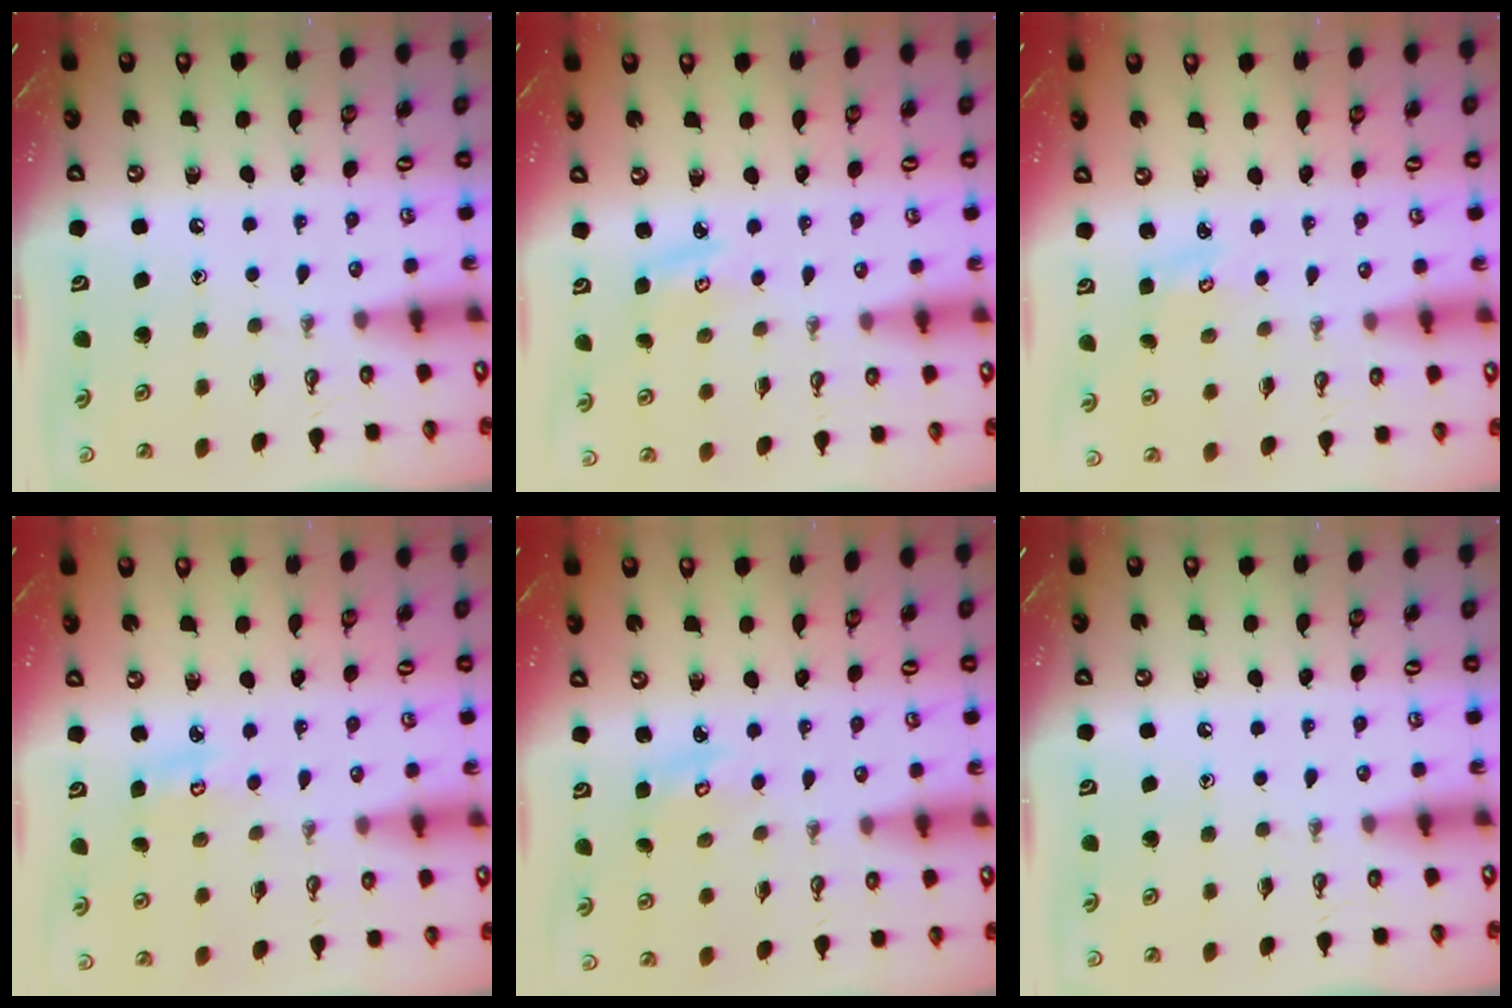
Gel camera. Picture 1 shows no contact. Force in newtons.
{"total": 2.7, "press": 2.7, "slide": 0.4}
{"total": 2.0, "press": 1.9, "slide": 0.2}
{"total": 4.1, "press": 4.1, "slide": 0.3}
{"total": 2.5, "press": 2.5, "slide": 0.3}
{"total": 0.0}